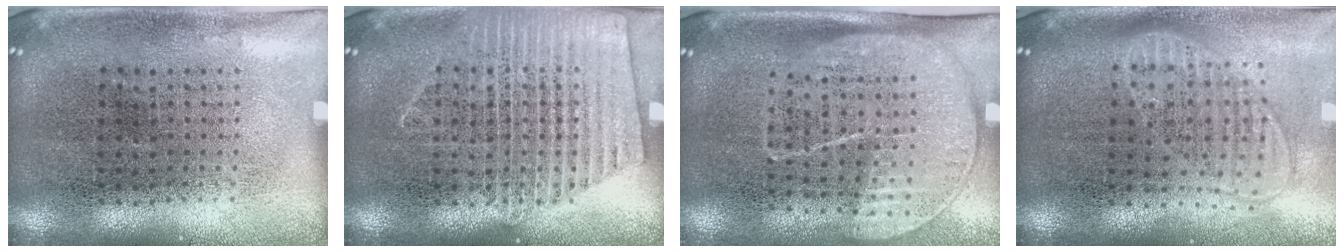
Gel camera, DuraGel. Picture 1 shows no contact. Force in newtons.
{"total": 2.6, "press": 2.6, "slide": 0.3}
{"total": 1.7, "press": 1.4, "slide": 1.0}
{"total": 1.9, "press": 1.6, "slide": 1.1}